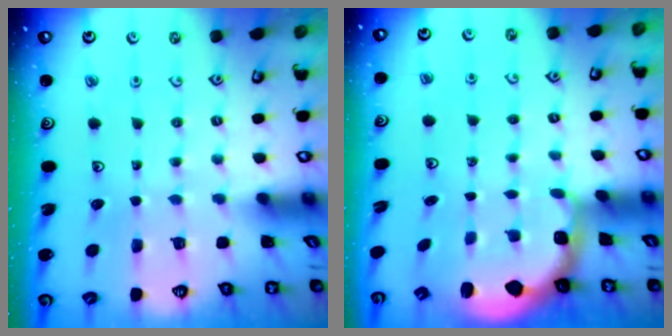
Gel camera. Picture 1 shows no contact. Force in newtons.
{"total": 2.5, "press": 1.1, "slide": 2.2}